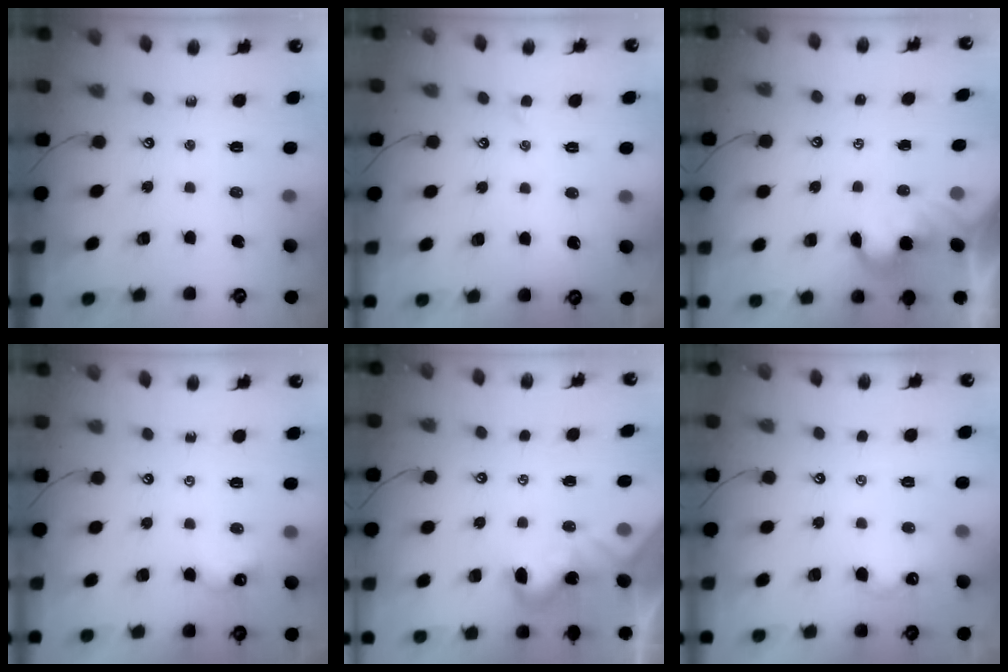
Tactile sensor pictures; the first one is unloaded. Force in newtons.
{"total": 0.7, "press": 0.5, "slide": 0.5}
{"total": 1.9, "press": 1.9, "slide": 0.5}
{"total": 2.9, "press": 2.9, "slide": 0.3}
{"total": 1.8, "press": 1.7, "slide": 0.5}
{"total": 2.1, "press": 2.1, "slide": 0.4}